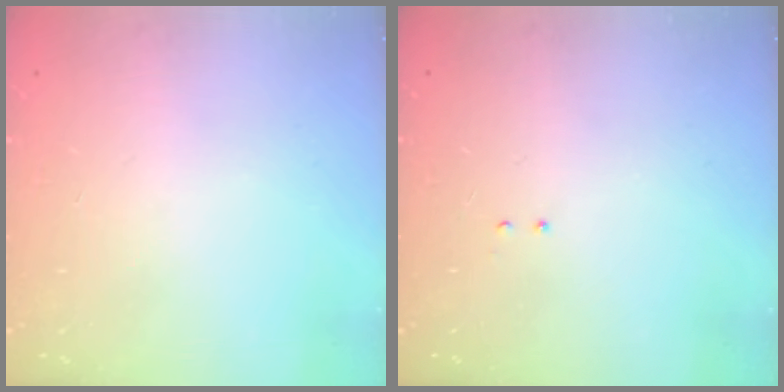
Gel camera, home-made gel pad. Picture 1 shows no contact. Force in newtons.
{"total": 2.1, "press": 2.0, "slide": 0.6}